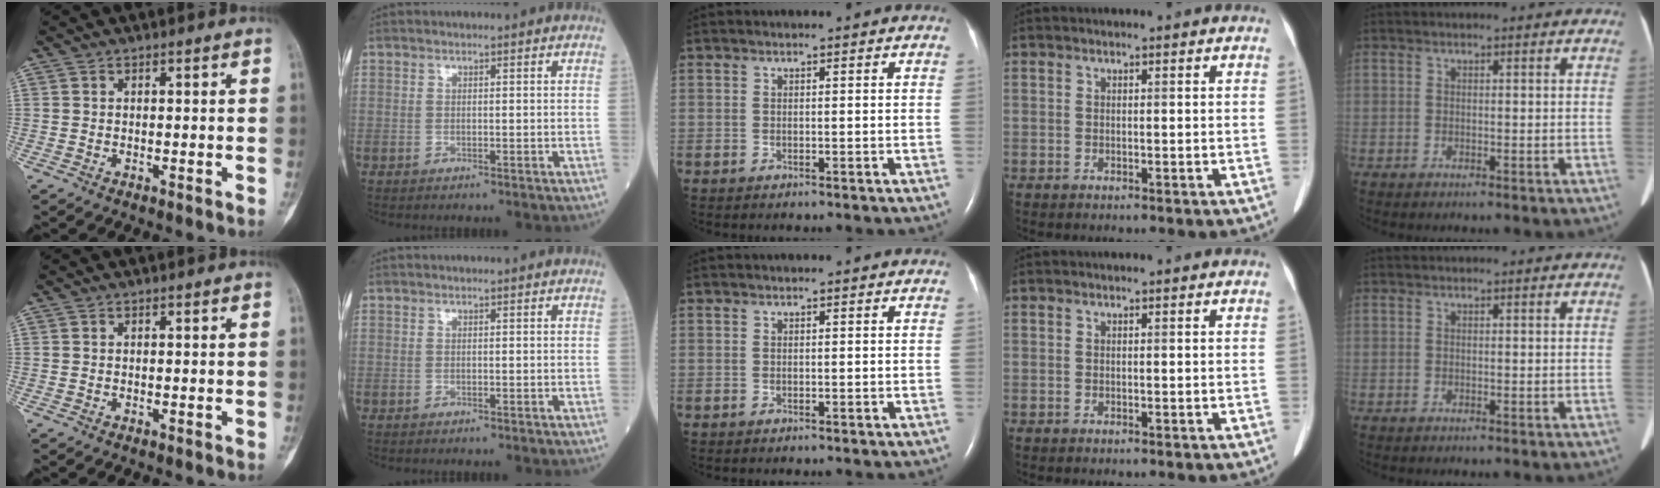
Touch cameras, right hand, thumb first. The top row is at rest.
{}